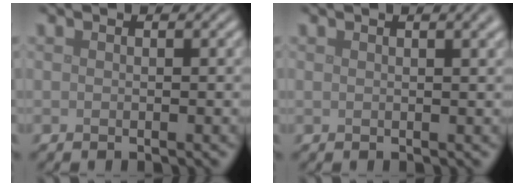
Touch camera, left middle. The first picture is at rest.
{"total": 2.6, "force": [1.4, 1.0, 1.9], "torque": [-0.011, 0.005, 0.016]}